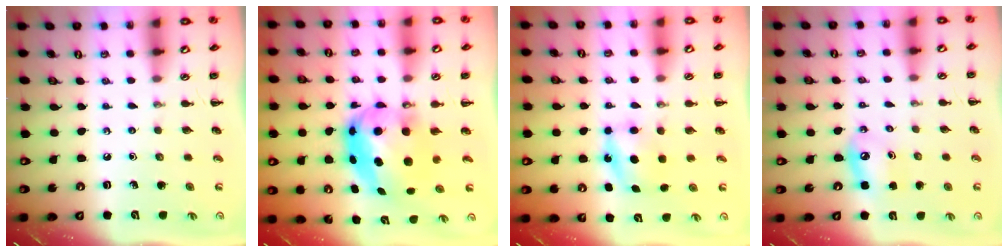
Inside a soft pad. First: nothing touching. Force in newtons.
{"total": 9.2, "press": 8.8, "slide": 2.5}
{"total": 5.1, "press": 4.9, "slide": 1.5}
{"total": 6.7, "press": 6.5, "slide": 1.6}